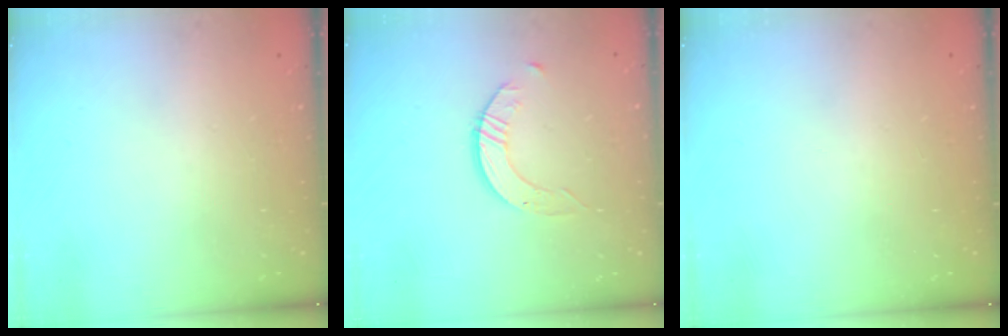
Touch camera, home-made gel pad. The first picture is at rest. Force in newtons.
{"total": 2.4, "press": 2.4, "slide": 0.3}
{"total": 0.0}